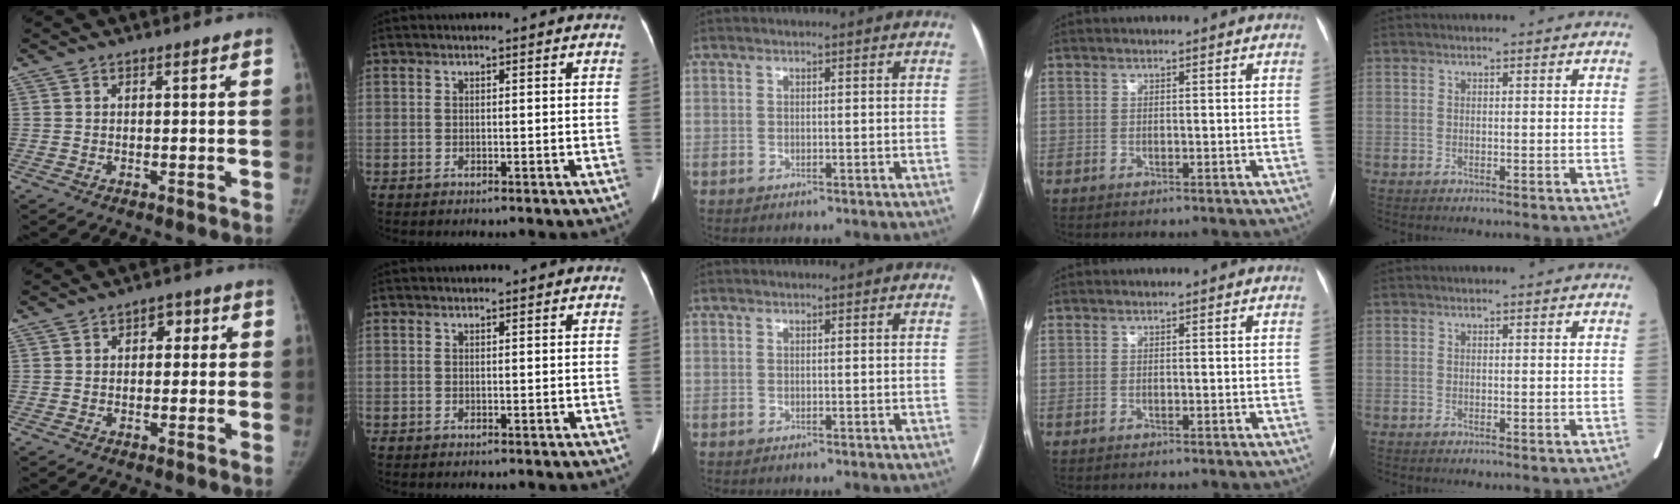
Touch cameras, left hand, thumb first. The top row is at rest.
{"thumb": {"total": 4.2, "force": [0.2, 3.0, 2.9], "torque": [-0.011, 0.013, -0.007]}, "index": {"total": 1.0, "force": [0.9, 0.2, 0.4], "torque": [-0.007, 0.000, 0.011]}}